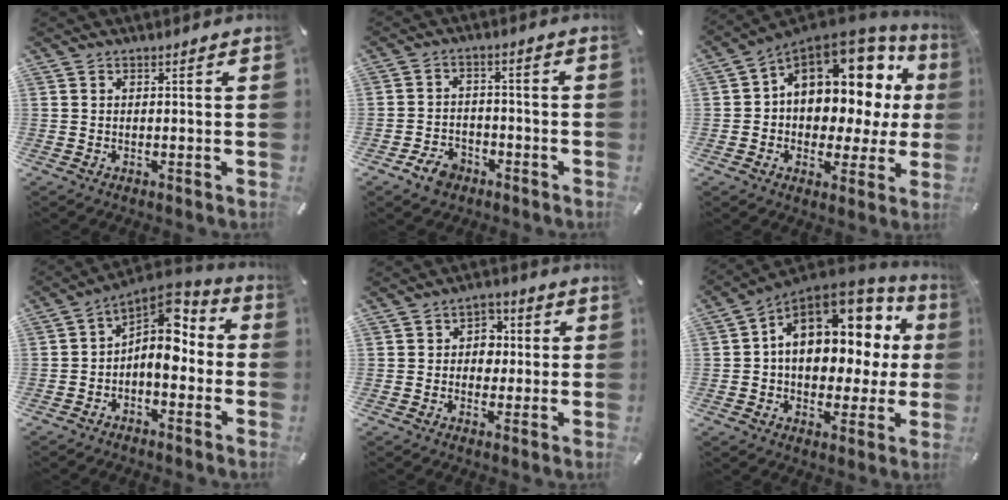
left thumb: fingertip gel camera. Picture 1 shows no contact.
{"total": 6.0, "force": [-3.6, 4.1, 2.4], "torque": [-0.052, 0.017, -0.067]}
{"total": 13.0, "force": [4.8, 9.5, 7.4], "torque": [-0.093, -0.057, 0.083]}
{"total": 9.2, "force": [0.3, 6.0, 7.0], "torque": [-0.109, -0.021, -0.002]}
{"total": 5.8, "force": [-0.1, 5.2, 2.5], "torque": [-0.026, 0.006, -0.009]}
{"total": 16.0, "force": [4.0, 11.1, 10.7], "torque": [-0.151, -0.025, 0.074]}